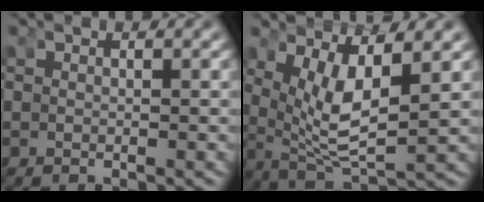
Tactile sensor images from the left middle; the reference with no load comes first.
{"total": 7.8, "force": [1.6, 4.2, 6.4], "torque": [-0.132, -0.021, 0.036]}